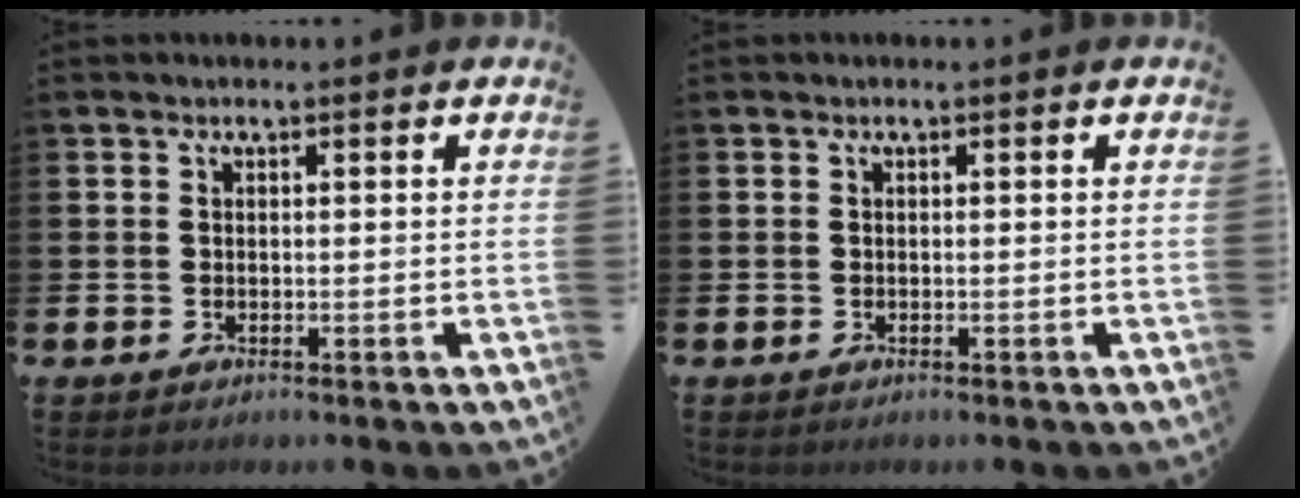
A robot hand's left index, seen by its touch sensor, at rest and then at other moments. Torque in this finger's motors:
{"motor_torque": [-0.03, -0.02, -0.01, -0.01]}